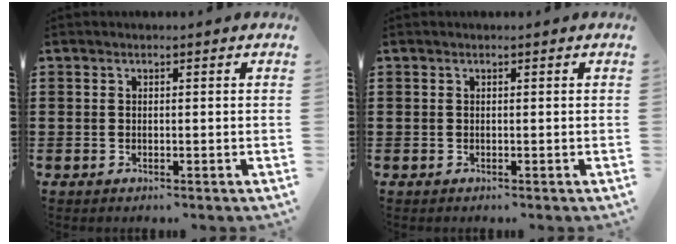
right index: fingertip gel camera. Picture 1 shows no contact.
{"total": 0.0}